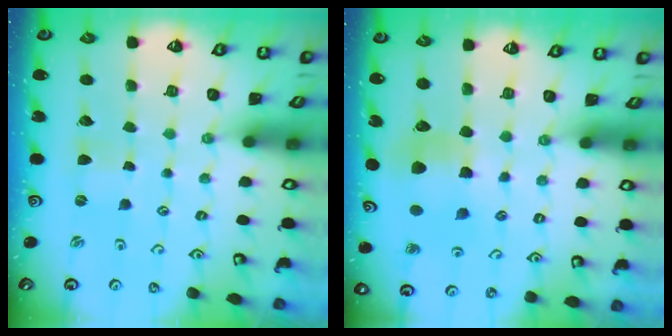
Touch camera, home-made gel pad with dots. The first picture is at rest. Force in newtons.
{"total": 8.2, "press": 8.1, "slide": 1.1}